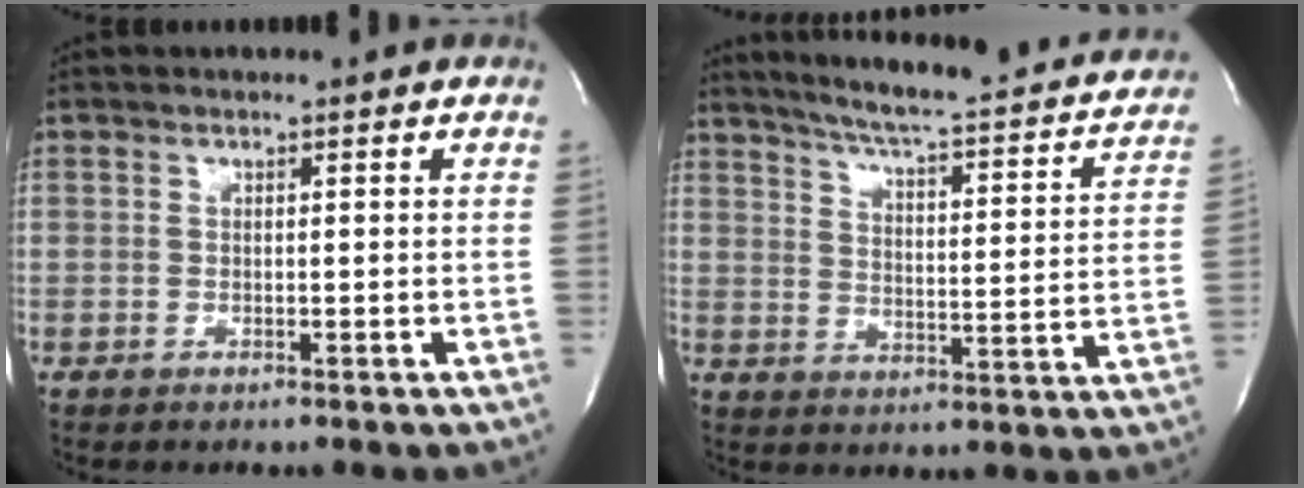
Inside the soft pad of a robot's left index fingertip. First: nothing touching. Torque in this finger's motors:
{"motor_torque": [-0.03, -0.33, 0.29, 0.09]}